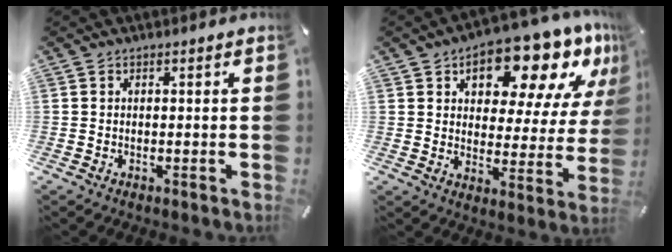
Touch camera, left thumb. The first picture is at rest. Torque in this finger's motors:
{"motor_torque": [2.50, 2.51, 1.49, -1.28, 0.27]}